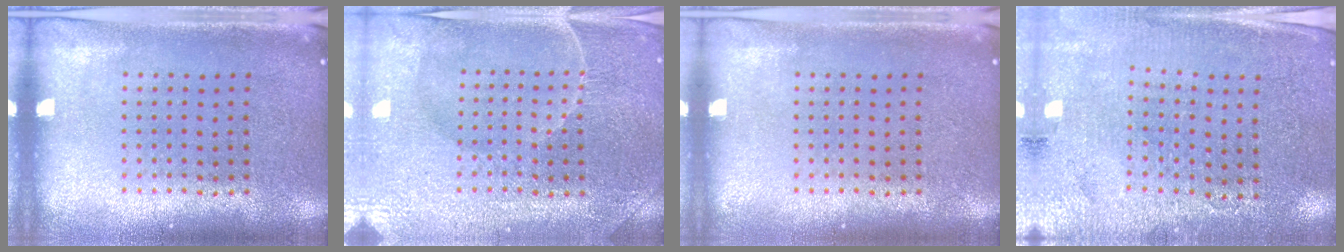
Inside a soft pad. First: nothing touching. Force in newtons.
{"total": 3.9, "press": 3.8, "slide": 0.8}
{"total": 0.0}
{"total": 3.0, "press": 2.9, "slide": 0.8}